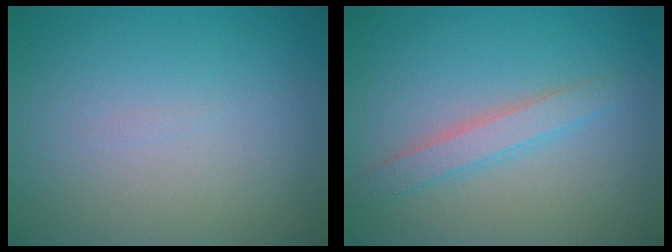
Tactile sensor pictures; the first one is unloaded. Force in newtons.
{"total": 2.3, "press": 2.3, "slide": 0.1}